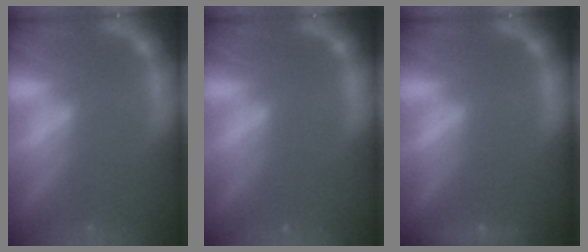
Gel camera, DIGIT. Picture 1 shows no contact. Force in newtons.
{"total": 0.0}
{"total": 1.9}